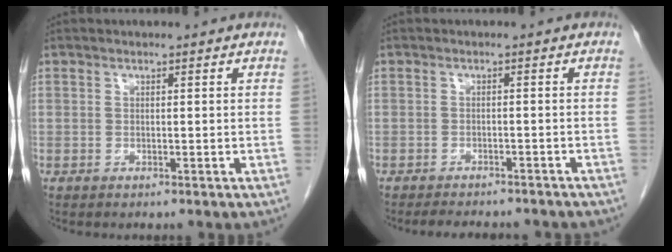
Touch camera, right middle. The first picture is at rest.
{"total": 9.4, "force": [-8.3, 2.6, 3.6], "torque": [-0.048, 0.001, -0.094]}